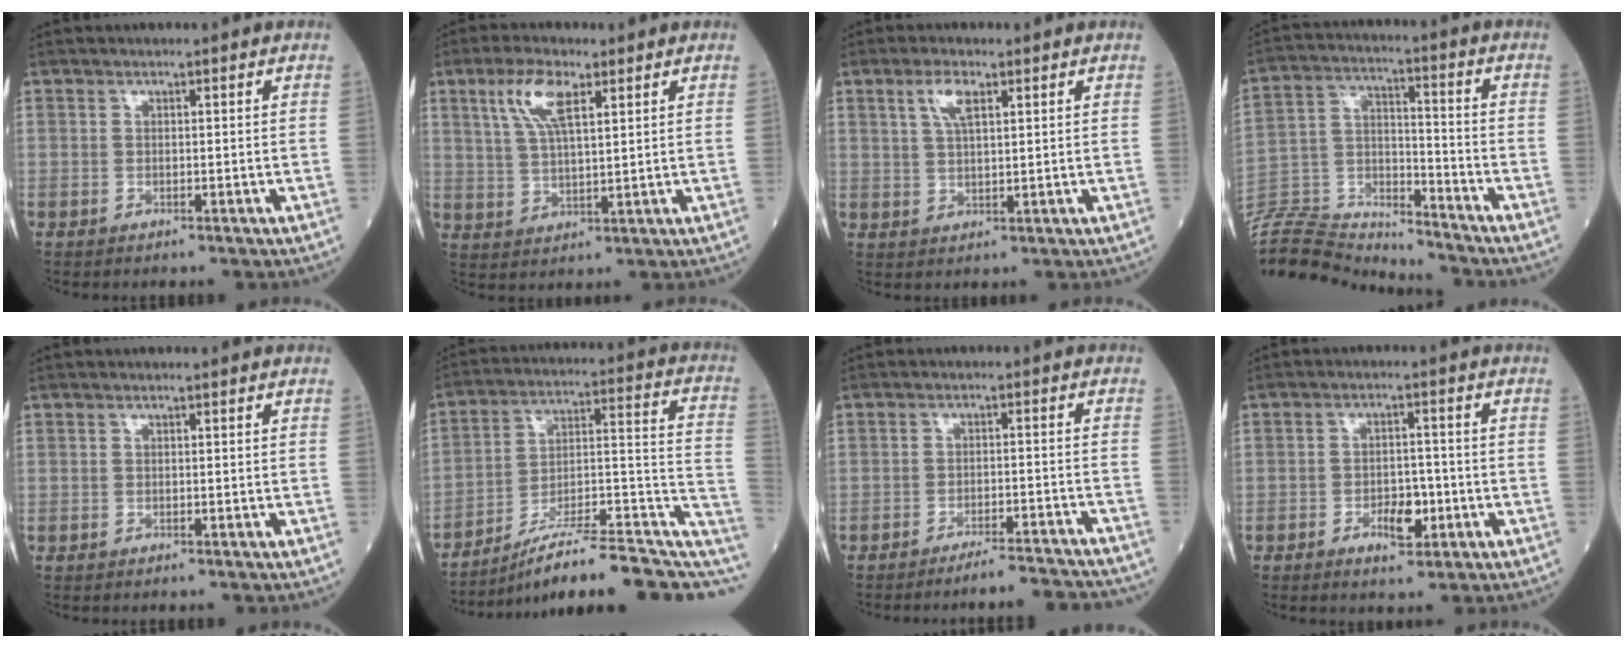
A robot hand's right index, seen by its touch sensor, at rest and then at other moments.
{"total": 7.3, "force": [3.6, 1.9, 6.0], "torque": [-0.127, 0.009, 0.073]}
{"total": 4.1, "force": [2.0, 1.1, 3.4], "torque": [-0.073, 0.005, 0.042]}
{"total": 16.7, "force": [-16.4, 2.1, 1.9], "torque": [-0.054, 0.034, -0.283]}
{"total": 0.0}
{"total": 21.2, "force": [-15.0, 4.1, 14.5], "torque": [-0.152, 0.042, -0.224]}
{"total": 9.1, "force": [-8.9, 0.1, 2.1], "torque": [-0.008, 0.005, -0.122]}
{"total": 4.7, "force": [-1.8, 2.2, 3.7], "torque": [-0.059, 0.003, -0.025]}